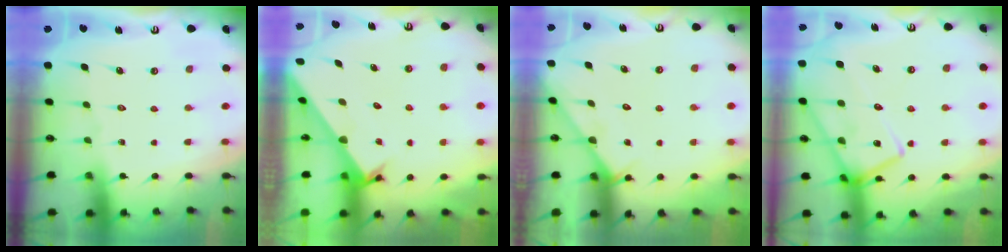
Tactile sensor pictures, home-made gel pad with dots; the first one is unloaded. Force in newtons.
{"total": 2.3, "press": 2.3, "slide": 0.0}
{"total": 5.4, "press": 5.4, "slide": 0.3}
{"total": 19.1, "press": 19.0, "slide": 1.7}